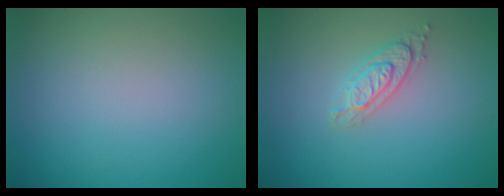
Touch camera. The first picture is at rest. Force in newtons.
{"total": 2.1, "press": 2.1, "slide": 0.3}